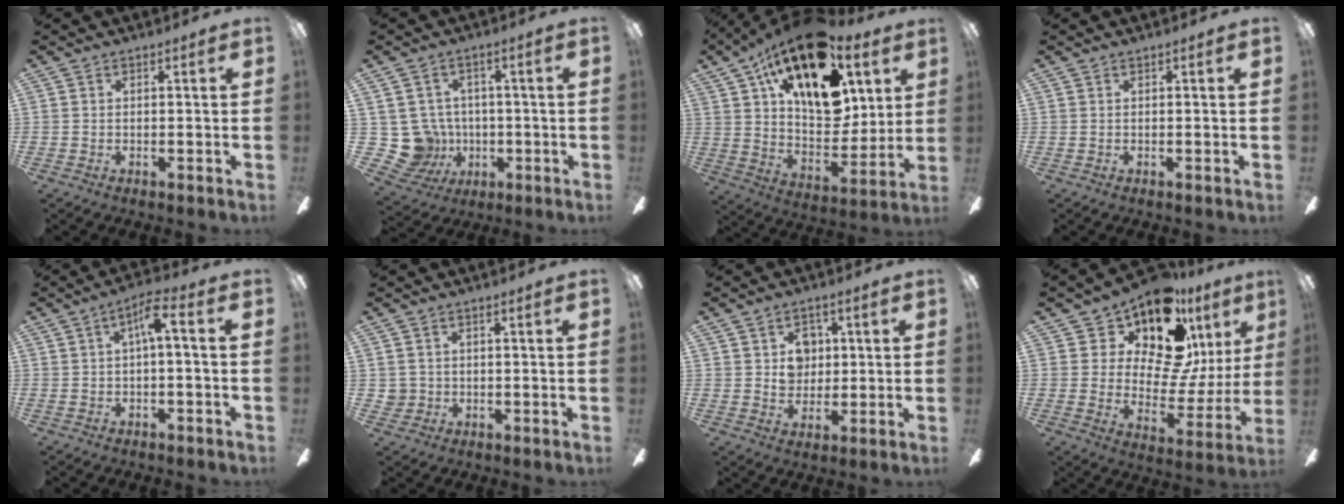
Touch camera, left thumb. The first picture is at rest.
{"total": 10.2, "force": [-0.8, 9.8, 2.6], "torque": [-0.098, 0.000, -0.006]}
{"total": 25.2, "force": [13.6, 12.5, 17.1], "torque": [-0.277, -0.076, 0.237]}
{"total": 0.0}
{"total": 6.0, "force": [0.6, 1.6, 5.7], "torque": [-0.092, 0.005, 0.006]}
{"total": 2.4, "force": [0.0, 2.4, 0.1], "torque": [-0.006, 0.004, -0.001]}
{"total": 6.2, "force": [1.4, 5.4, 2.6], "torque": [-0.035, 0.003, 0.021]}
{"total": 17.0, "force": [12.3, 7.1, 9.4], "torque": [-0.156, -0.096, 0.208]}